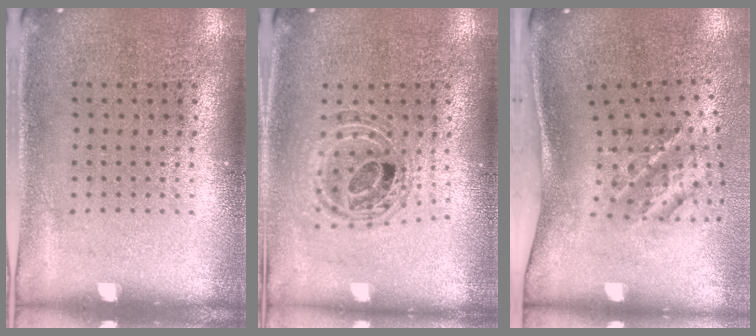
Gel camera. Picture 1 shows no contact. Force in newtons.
{"total": 0.9, "press": 0.9, "slide": 0.2}
{"total": 2.1, "press": 1.3, "slide": 1.7}